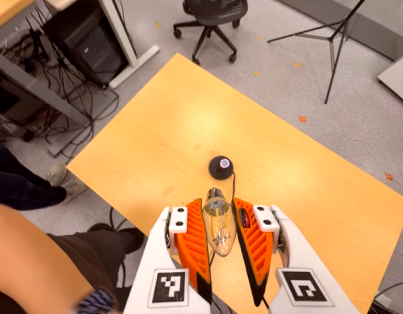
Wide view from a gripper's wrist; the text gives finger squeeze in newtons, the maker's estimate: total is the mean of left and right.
{"total": 11.1, "left": 10.5, "right": 11.6}